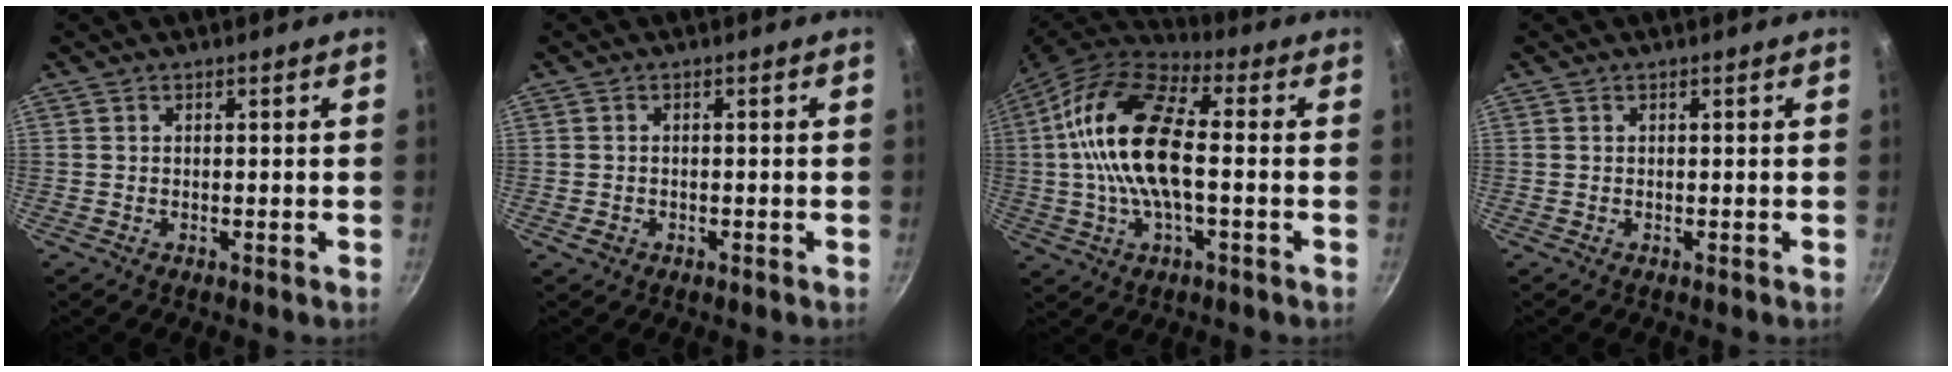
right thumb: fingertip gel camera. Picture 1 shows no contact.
{"total": 1.4, "force": [-0.6, 1.1, 0.6], "torque": [-0.011, 0.002, -0.009]}
{"total": 17.9, "force": [0.3, 8.1, 16.0], "torque": [-0.299, 0.031, -0.010]}
{"total": 0.0}